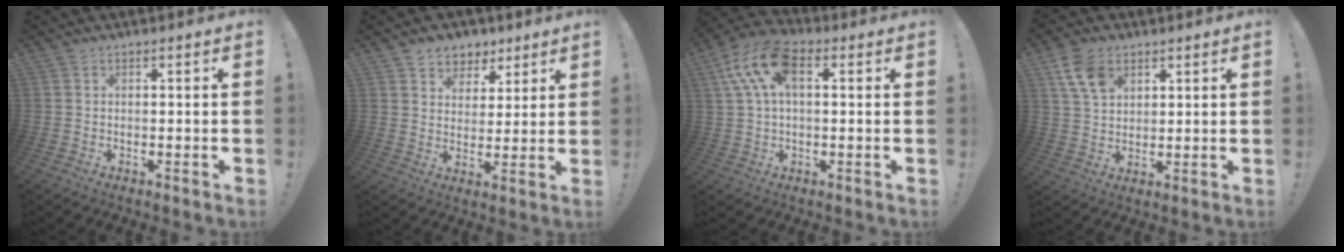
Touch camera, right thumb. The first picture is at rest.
{"total": 6.9, "force": [4.2, 5.4, 0.5], "torque": [-0.004, -0.031, 0.085]}
{"total": 13.5, "force": [3.8, 7.7, 10.5], "torque": [-0.211, 0.002, 0.071]}
{"total": 9.4, "force": [4.8, 6.2, 5.2], "torque": [-0.095, -0.008, 0.097]}